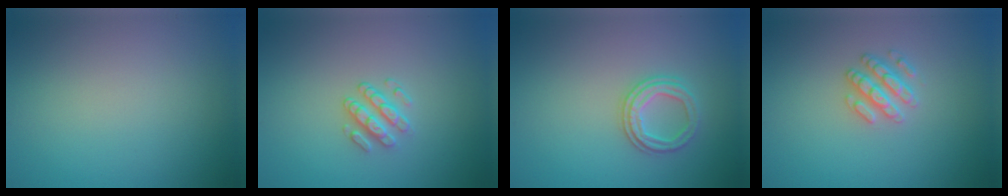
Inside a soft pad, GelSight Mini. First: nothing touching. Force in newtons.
{"total": 2.0, "press": 1.6, "slide": 1.3}
{"total": 2.5, "press": 2.4, "slide": 0.9}
{"total": 2.5, "press": 2.4, "slide": 0.6}